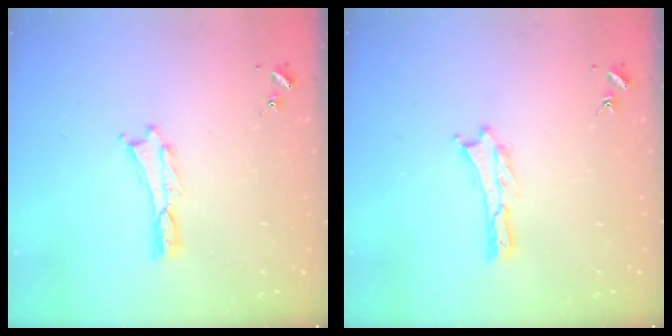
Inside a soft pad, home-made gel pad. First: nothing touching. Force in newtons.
{"total": 0.0}